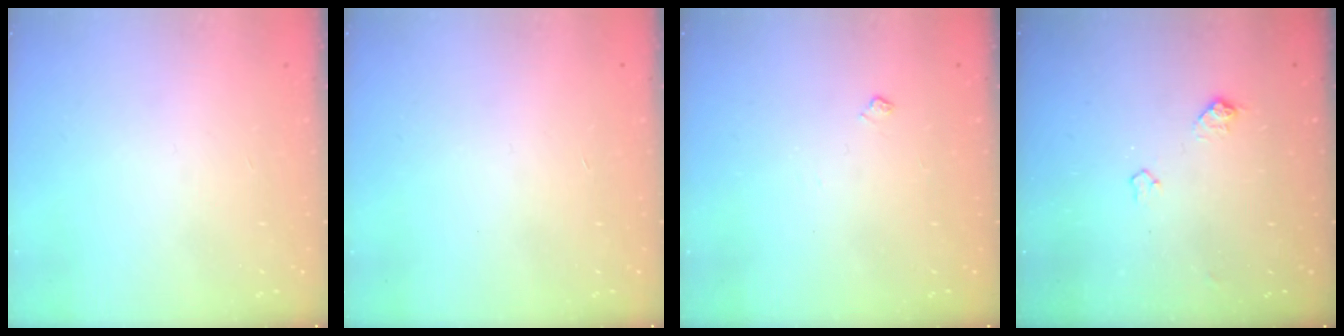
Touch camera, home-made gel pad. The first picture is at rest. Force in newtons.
{"total": 0.0}
{"total": 3.9, "press": 3.8, "slide": 0.6}
{"total": 6.6, "press": 6.5, "slide": 0.9}